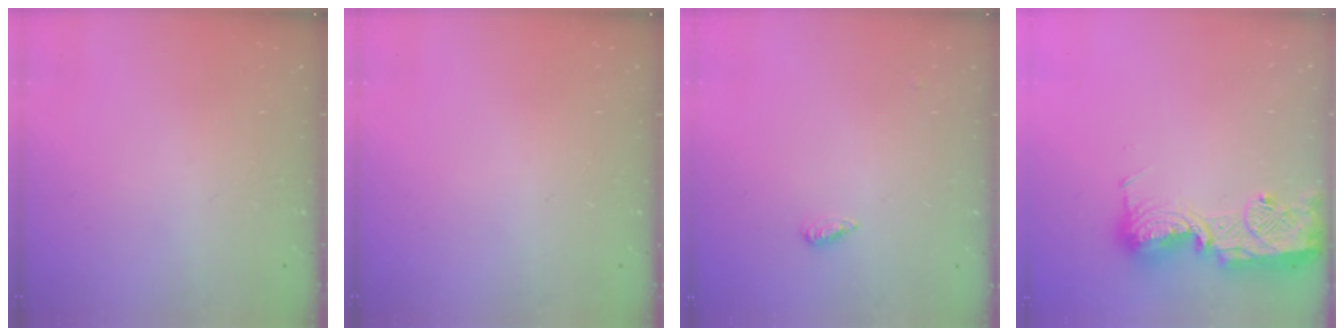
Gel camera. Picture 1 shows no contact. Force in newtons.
{"total": 0.0}
{"total": 2.2, "press": 2.2, "slide": 0.5}
{"total": 15.2, "press": 15.1, "slide": 1.2}